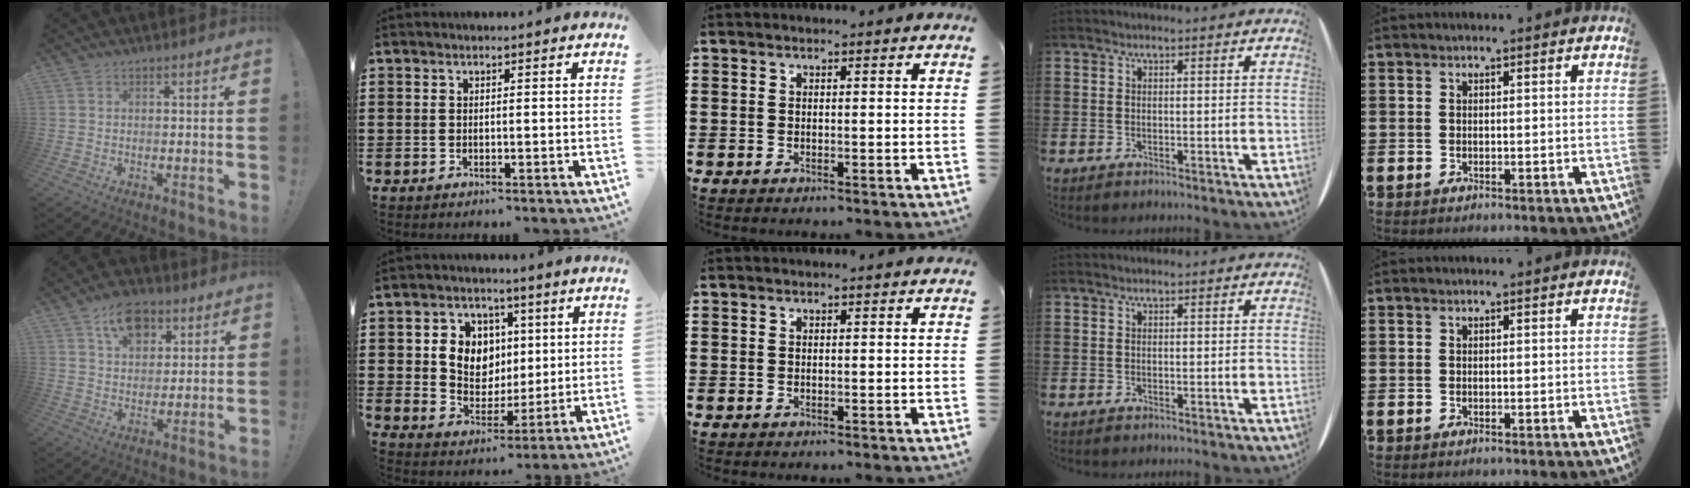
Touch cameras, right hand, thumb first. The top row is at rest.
{"thumb": {"total": 11.4, "force": [5.8, 7.9, 5.8], "torque": [-0.084, -0.016, 0.108]}, "index": {"total": 7.6, "force": [1.7, 6.7, 3.2], "torque": [-0.077, 0.015, 0.028]}}